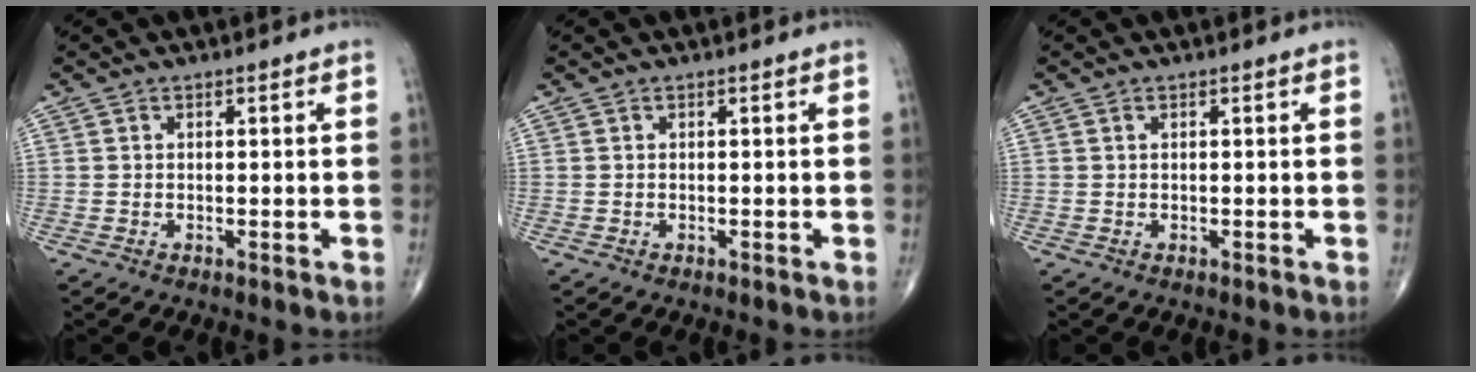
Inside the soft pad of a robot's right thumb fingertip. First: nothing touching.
{"total": 0.0}
{"total": 0.0}